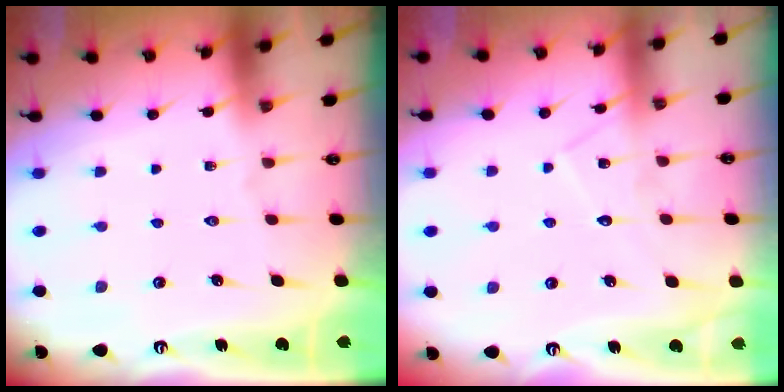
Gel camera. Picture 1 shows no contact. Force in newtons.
{"total": 7.7, "press": 7.6, "slide": 0.6}